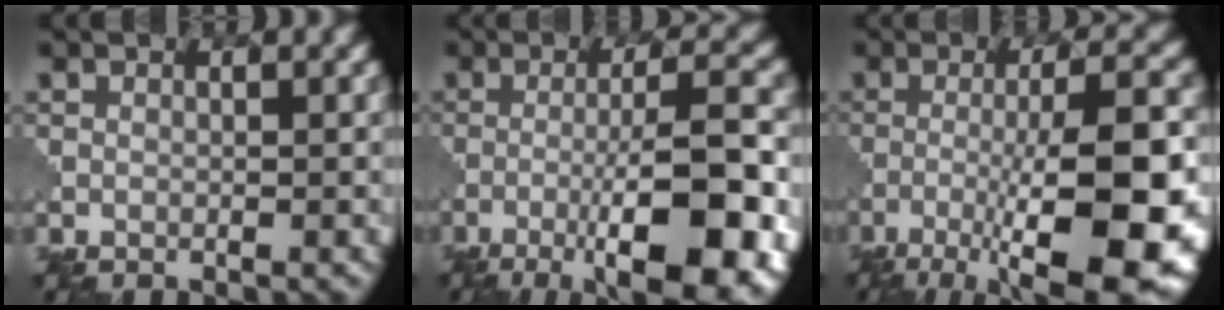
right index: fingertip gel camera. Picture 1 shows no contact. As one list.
[{"total": 11.7, "force": [-4.8, 2.7, 10.3], "torque": [-0.152, -0.001, -0.071]}, {"total": 12.1, "force": [-4.5, 3.0, 10.9], "torque": [-0.173, -0.005, -0.070]}]